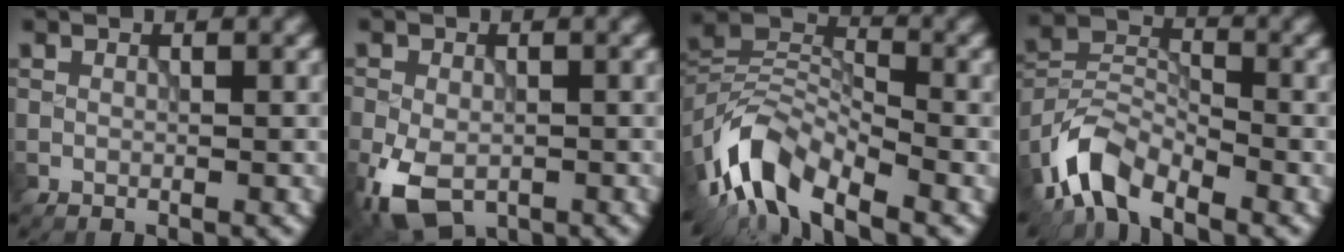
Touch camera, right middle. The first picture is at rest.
{"total": 6.5, "force": [-3.1, 3.9, 4.2], "torque": [-0.094, -0.019, -0.057]}
{"total": 8.3, "force": [-5.6, 3.5, 5.0], "torque": [-0.088, 0.006, -0.125]}
{"total": 6.0, "force": [-4.6, 2.5, 2.9], "torque": [-0.054, 0.000, -0.102]}